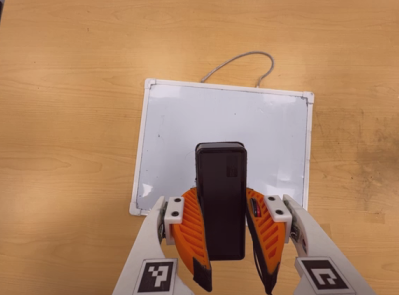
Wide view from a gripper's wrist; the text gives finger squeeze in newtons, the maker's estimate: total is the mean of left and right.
{"total": 9.9, "left": 8.3, "right": 11.5}